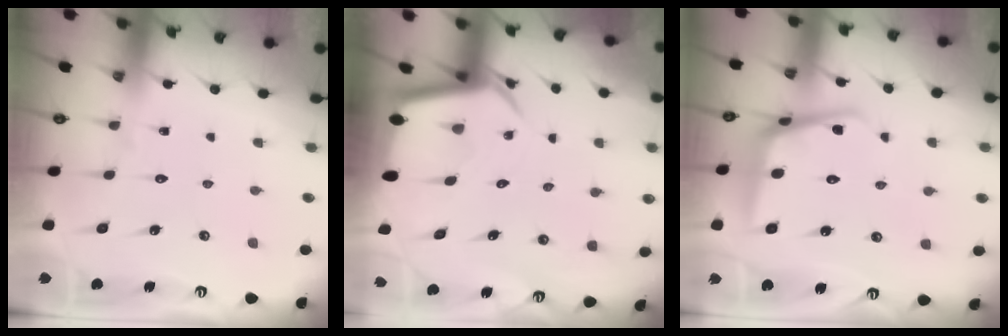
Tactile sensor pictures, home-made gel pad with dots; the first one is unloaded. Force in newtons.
{"total": 4.2, "press": 4.2, "slide": 0.3}
{"total": 8.6, "press": 8.5, "slide": 0.7}